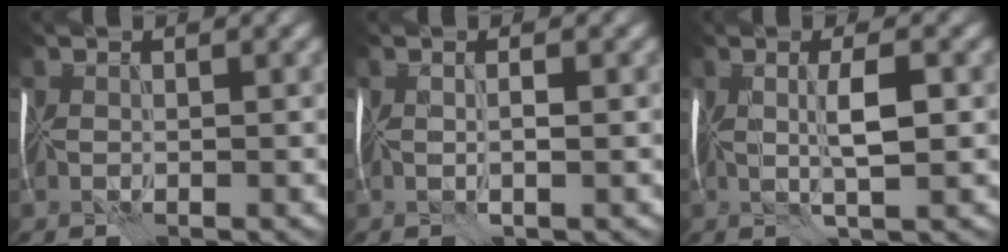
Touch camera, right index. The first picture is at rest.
{"total": 1.3, "force": [0.1, 0.0, 1.3], "torque": [-0.023, 0.000, 0.002]}
{"total": 3.4, "force": [0.3, 0.4, 3.4], "torque": [-0.065, 0.004, 0.007]}